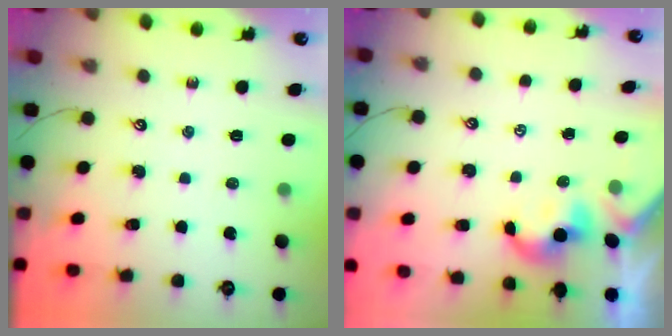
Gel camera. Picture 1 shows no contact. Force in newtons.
{"total": 0.0}